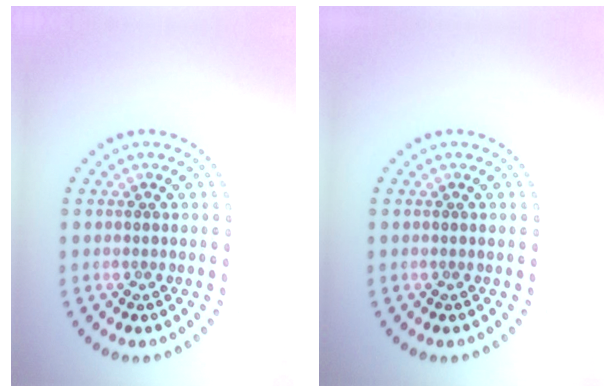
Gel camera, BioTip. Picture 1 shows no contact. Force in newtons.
{"total": 0.0}